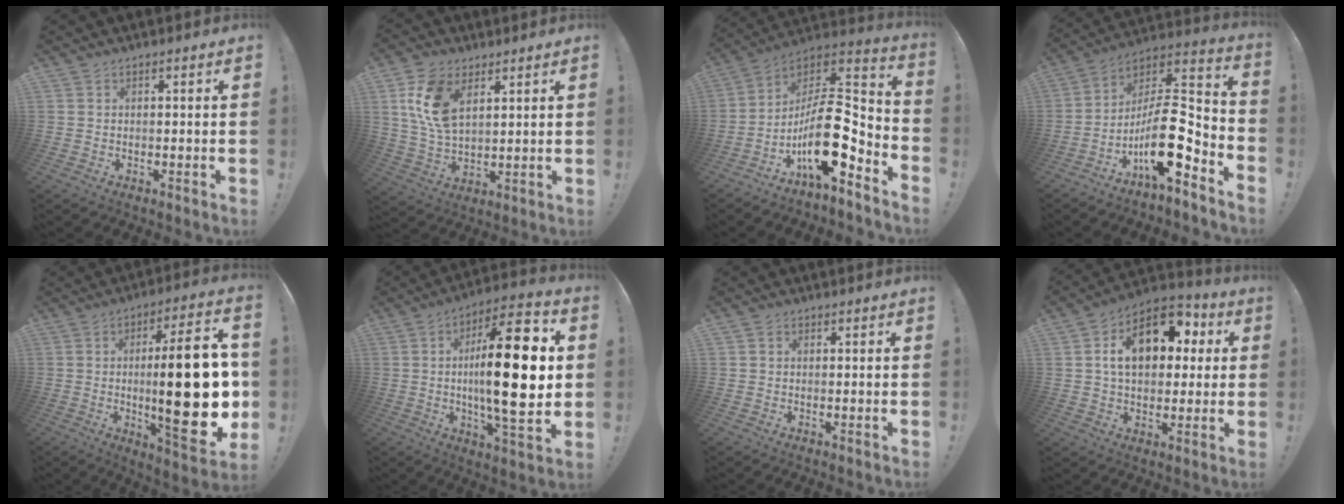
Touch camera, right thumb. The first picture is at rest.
{"total": 12.7, "force": [5.5, 7.5, 8.6], "torque": [-0.167, -0.014, 0.101]}
{"total": 19.6, "force": [-5.2, 10.4, 15.7], "torque": [-0.263, 0.022, -0.079]}
{"total": 17.1, "force": [-6.1, 8.1, 13.8], "torque": [-0.226, 0.024, -0.096]}
{"total": 29.3, "force": [-1.2, 8.2, 28.1], "torque": [-0.449, -0.013, -0.017]}
{"total": 25.6, "force": [1.0, 8.2, 24.2], "torque": [-0.404, -0.005, 0.008]}
{"total": 1.0, "force": [0.2, 1.0, 0.2], "torque": [0.000, 0.001, 0.003]}
{"total": 17.3, "force": [5.0, 11.2, 12.2], "torque": [-0.193, -0.002, 0.090]}